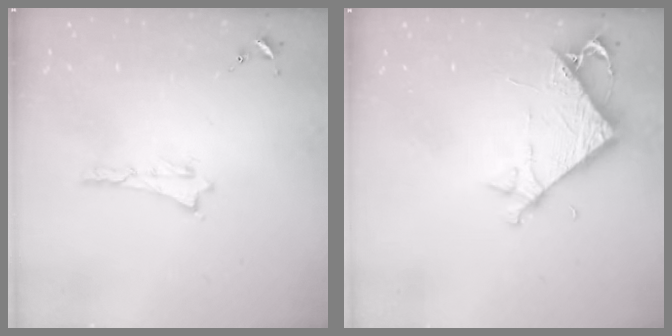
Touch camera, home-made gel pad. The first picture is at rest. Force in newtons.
{"total": 6.0, "press": 6.0, "slide": 0.4}